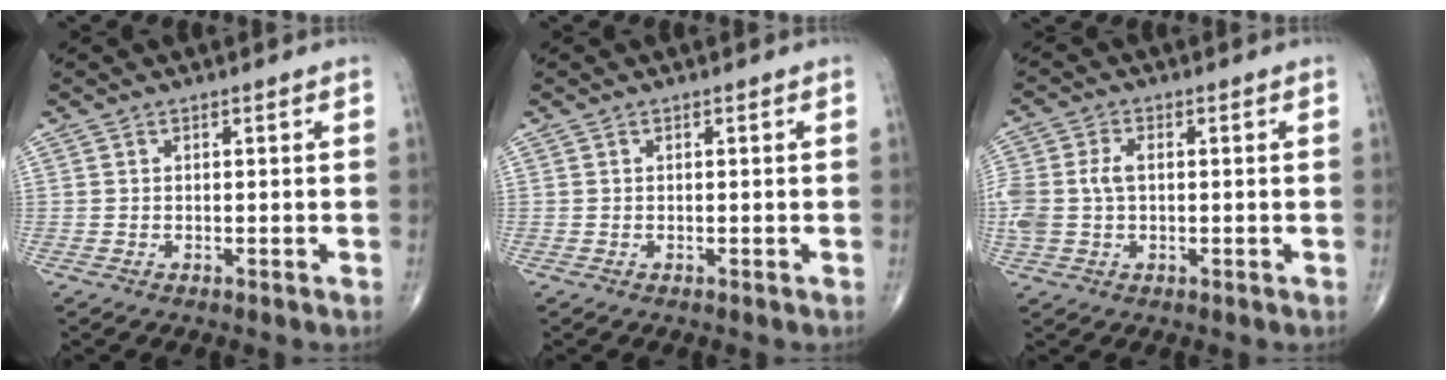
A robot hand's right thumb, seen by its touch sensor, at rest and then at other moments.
{"total": 0.0}
{"total": 7.2, "force": [0.3, 4.6, 5.4], "torque": [-0.140, 0.017, 0.009]}